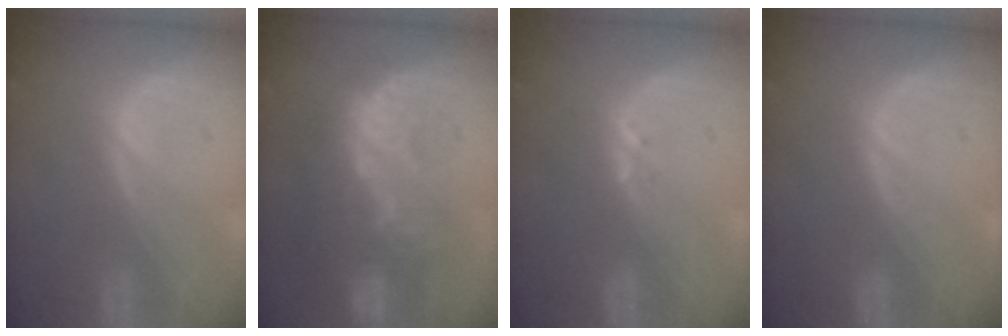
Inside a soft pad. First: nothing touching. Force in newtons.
{"total": 10.4, "press": 9.5, "slide": 4.3}
{"total": 1.0, "press": 0.9, "slide": 0.5}
{"total": 0.0}